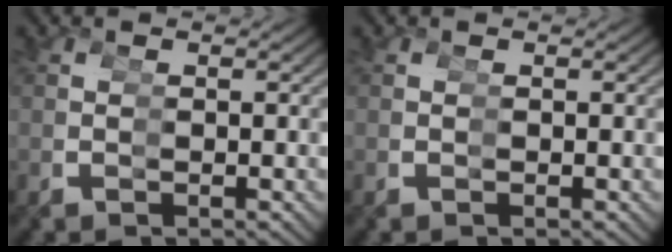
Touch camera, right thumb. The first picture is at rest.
{"total": 0.0}